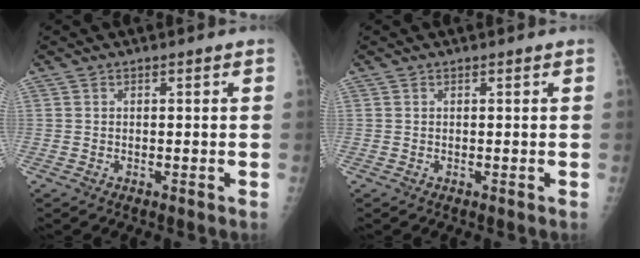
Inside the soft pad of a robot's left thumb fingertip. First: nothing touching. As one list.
[{"total": 0.0}]